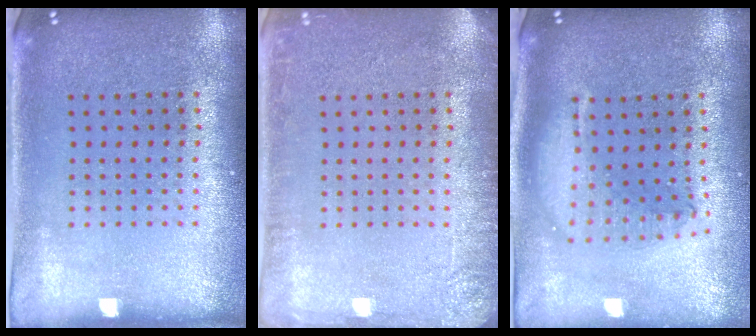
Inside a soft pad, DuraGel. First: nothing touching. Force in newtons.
{"total": 2.1, "press": 2.1, "slide": 0.3}
{"total": 1.9, "press": 1.5, "slide": 1.1}